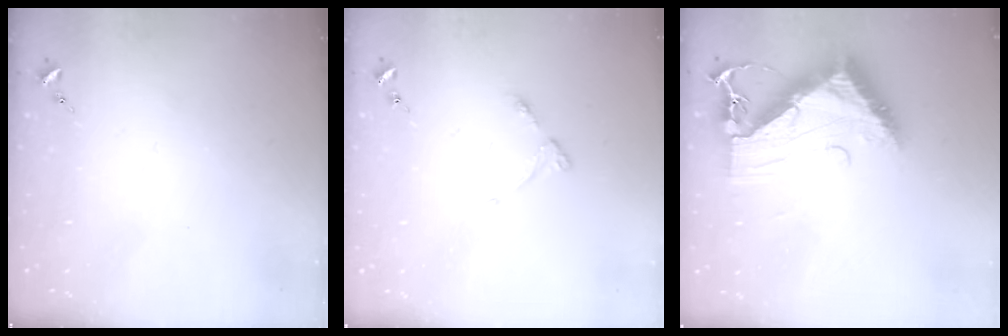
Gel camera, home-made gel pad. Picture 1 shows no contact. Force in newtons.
{"total": 4.0, "press": 3.9, "slide": 0.5}
{"total": 14.1, "press": 14.0, "slide": 1.3}